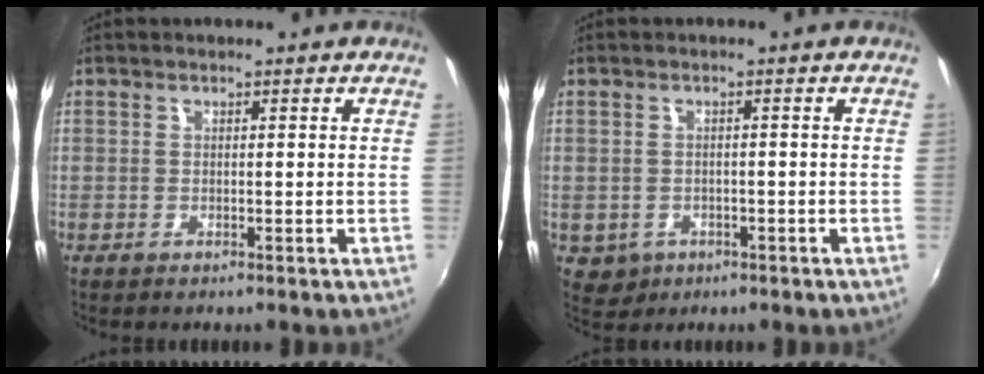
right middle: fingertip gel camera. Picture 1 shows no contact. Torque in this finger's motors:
{"motor_torque": [0.25, -0.21, -0.03, -0.01]}